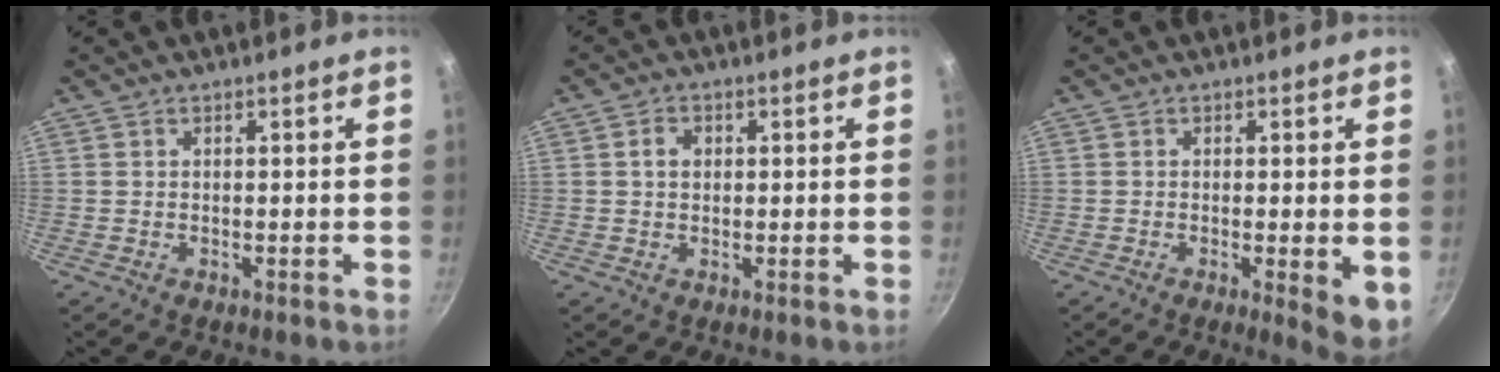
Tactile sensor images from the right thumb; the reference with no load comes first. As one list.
[{"total": 2.6, "force": [0.5, 2.0, 1.5], "torque": [-0.016, 0.005, 0.006]}, {"total": 5.7, "force": [-0.9, 1.3, 5.5], "torque": [-0.065, -0.009, -0.010]}]